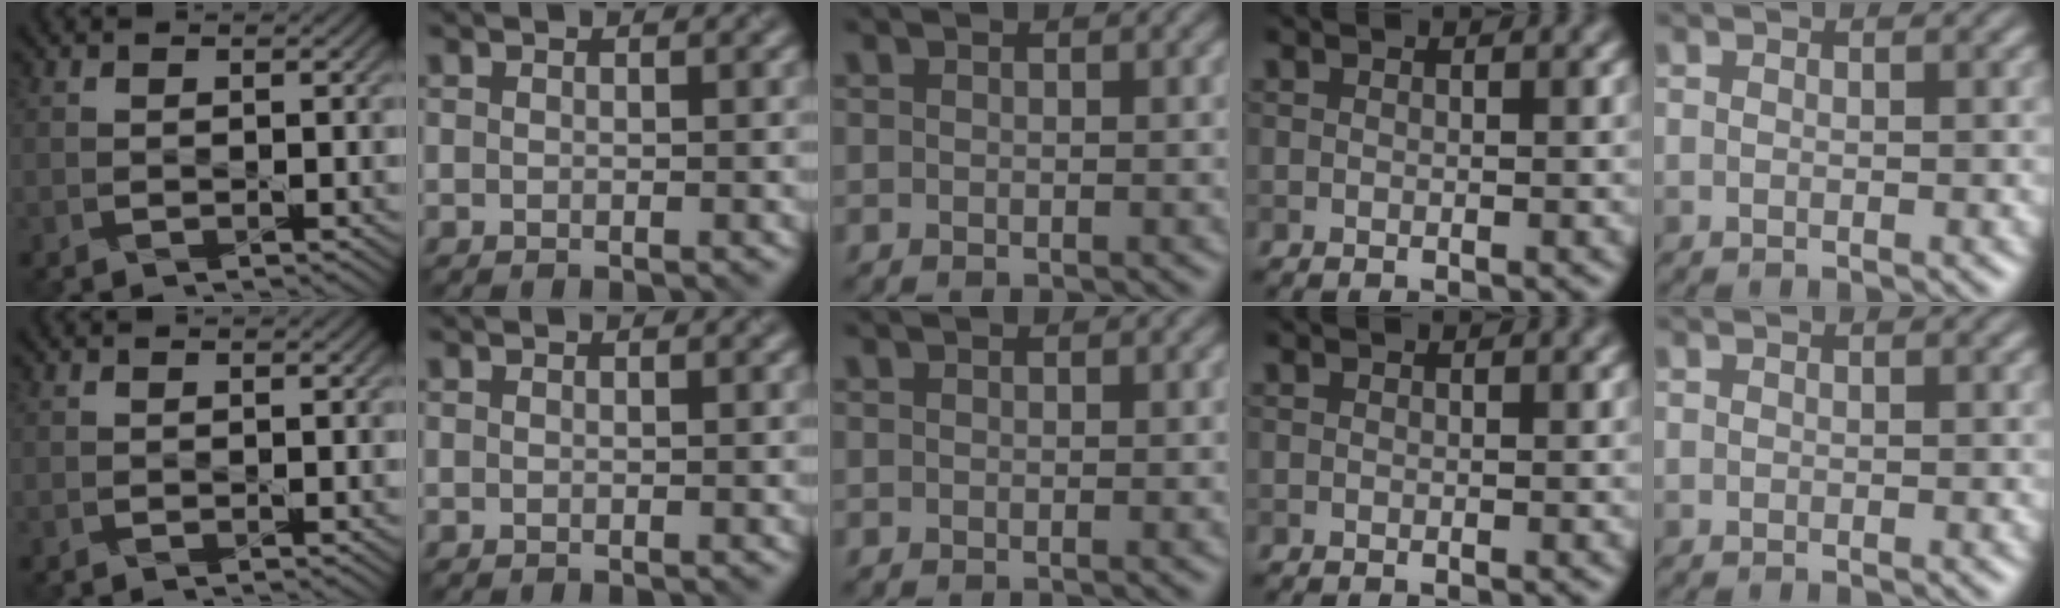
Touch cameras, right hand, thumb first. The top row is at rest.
{}